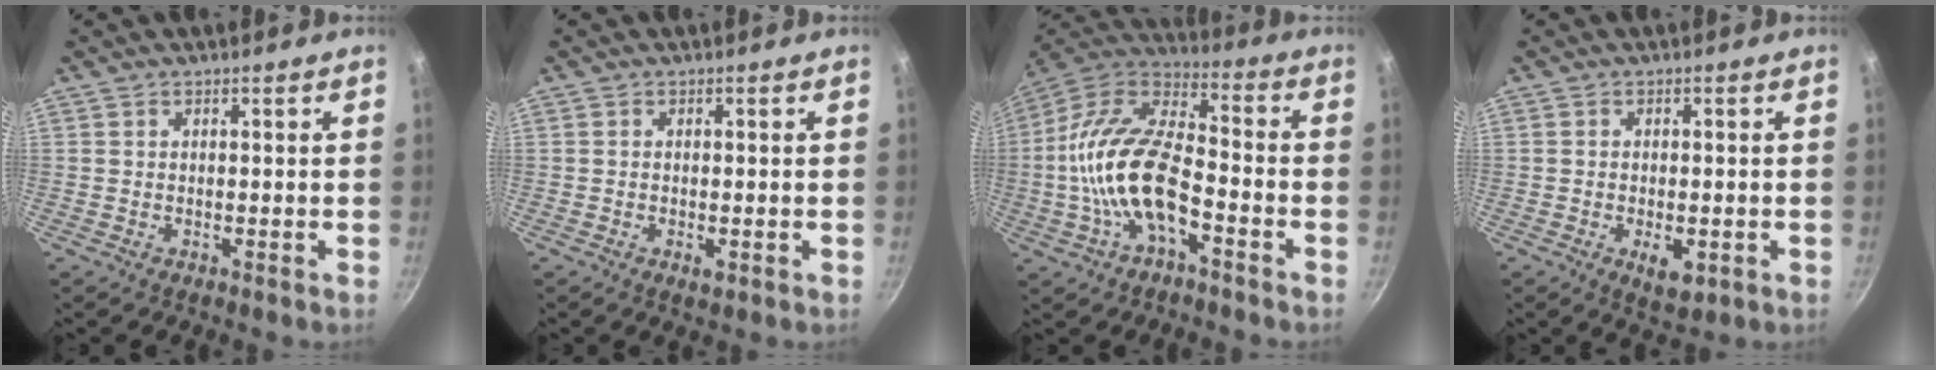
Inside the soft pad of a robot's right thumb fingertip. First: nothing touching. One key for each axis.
{"total": 1.5, "fx": -0.5, "fy": 0.7, "fz": 1.2, "tx": -0.021, "ty": -0.002, "tz": -0.008}
{"total": 18.8, "fx": -5.1, "fy": 9.2, "fz": 15.6, "tx": -0.281, "ty": 0.048, "tz": -0.111}
{"total": 4.9, "fx": -1.5, "fy": 2.5, "fz": 3.9, "tx": -0.051, "ty": -0.001, "tz": -0.016}